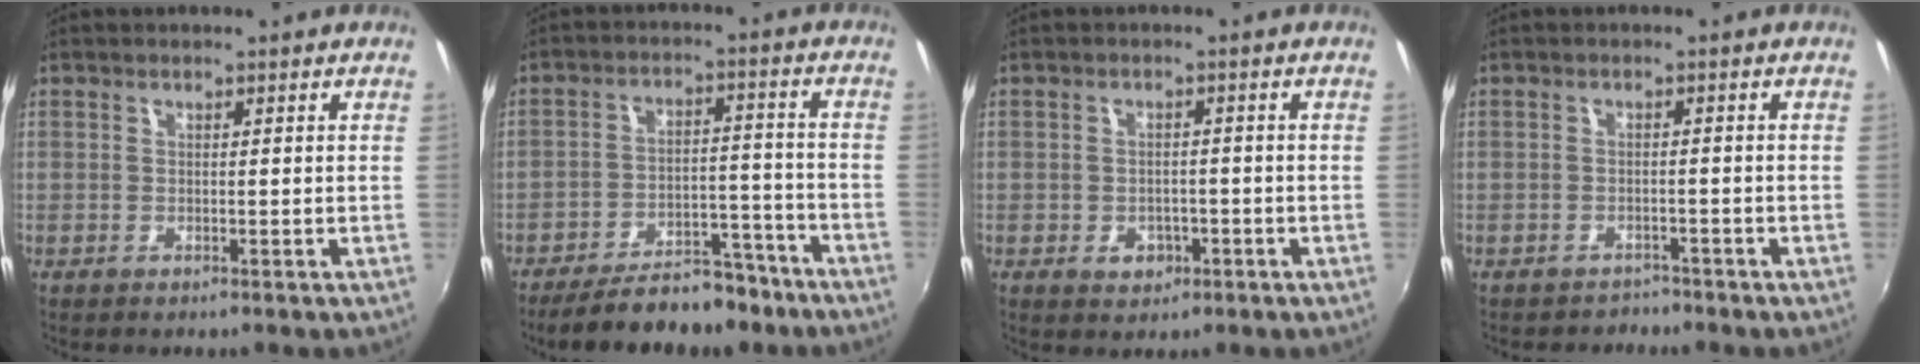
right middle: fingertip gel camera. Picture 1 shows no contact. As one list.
[{"total": 14.4, "force": [-11.9, 5.1, 6.3], "torque": [-0.122, 0.009, -0.165]}, {"total": 4.2, "force": [-1.9, 3.3, 1.8], "torque": [-0.039, -0.005, -0.022]}, {"total": 4.2, "force": [-3.8, 1.7, 0.3], "torque": [-0.019, -0.018, -0.056]}]